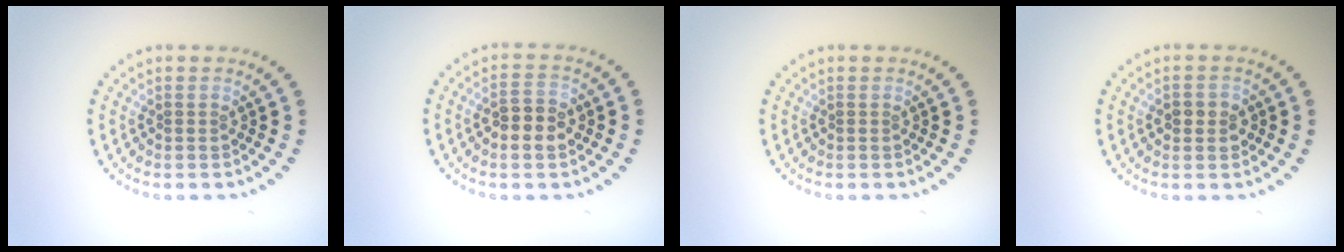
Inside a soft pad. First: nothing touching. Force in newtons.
{"total": 2.9, "press": 2.9, "slide": 0.4}
{"total": 0.0}
{"total": 1.9, "press": 1.9, "slide": 0.1}